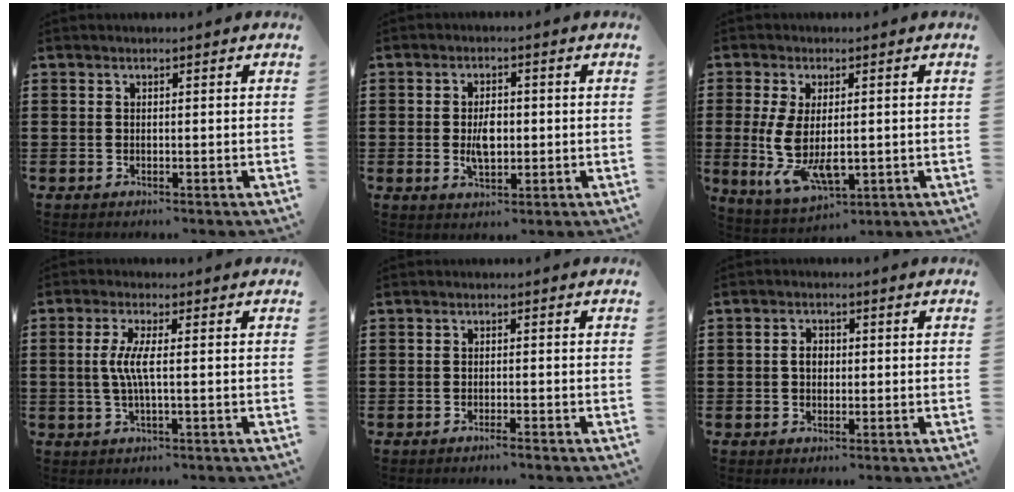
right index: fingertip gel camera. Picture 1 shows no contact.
{"total": 4.2, "force": [-0.2, 2.3, 3.5], "torque": [-0.059, 0.004, -0.006]}
{"total": 8.6, "force": [-0.3, 4.1, 7.6], "torque": [-0.177, -0.010, -0.006]}
{"total": 4.2, "force": [-0.1, 0.2, 4.2], "torque": [-0.093, -0.009, -0.009]}
{"total": 1.1, "force": [-0.9, -0.1, 0.6], "torque": [-0.010, -0.005, -0.016]}
{"total": 2.1, "force": [0.0, 1.5, 1.6], "torque": [-0.032, 0.006, -0.001]}